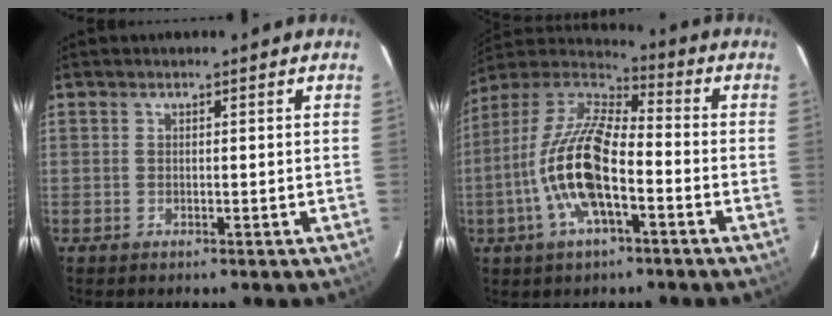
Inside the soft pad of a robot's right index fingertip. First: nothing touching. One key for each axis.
{"total": 16.4, "fx": -5.0, "fy": 5.8, "fz": 14.5, "tx": -0.290, "ty": -0.003, "tz": -0.103}